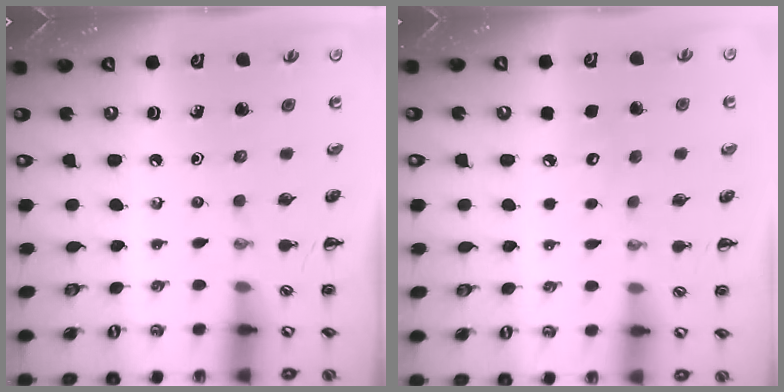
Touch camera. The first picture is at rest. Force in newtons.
{"total": 3.8, "press": 3.7, "slide": 0.9}